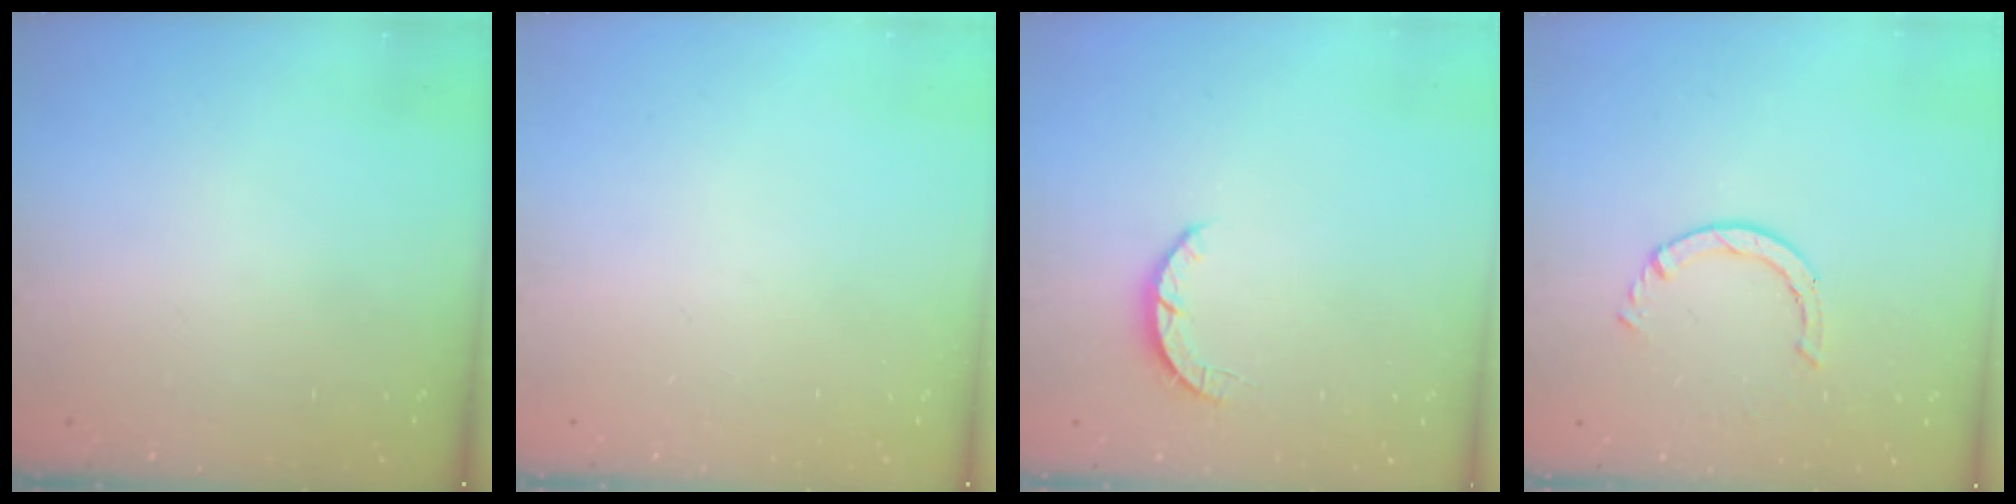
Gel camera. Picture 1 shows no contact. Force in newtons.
{"total": 0.0}
{"total": 2.5, "press": 2.4, "slide": 0.4}
{"total": 2.5, "press": 2.5, "slide": 0.3}